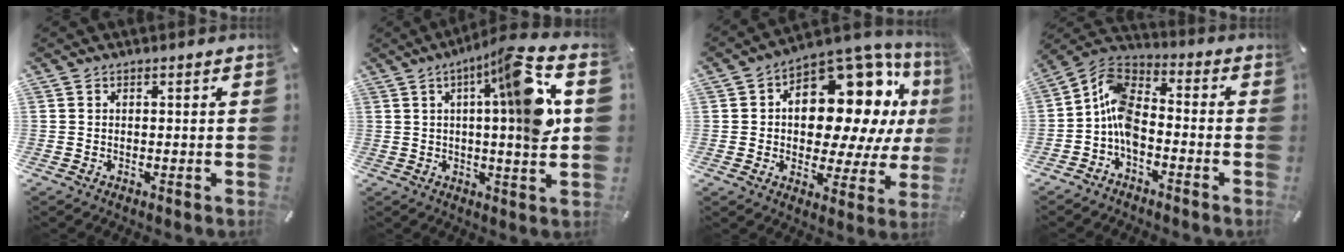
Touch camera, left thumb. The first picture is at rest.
{"total": 16.4, "force": [4.1, 2.2, 15.7], "torque": [-0.236, -0.013, 0.049]}
{"total": 20.0, "force": [6.6, 11.7, 14.8], "torque": [-0.209, -0.057, 0.110]}
{"total": 10.0, "force": [-4.0, 6.1, 6.9], "torque": [-0.152, 0.011, -0.080]}